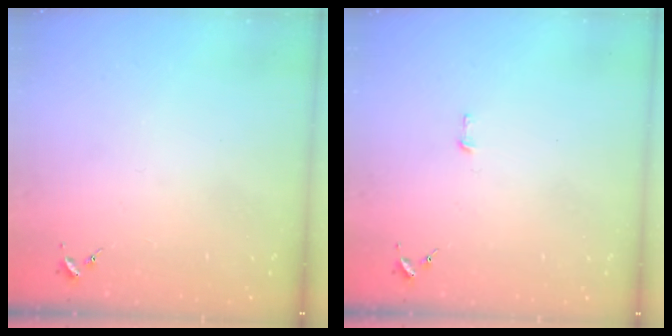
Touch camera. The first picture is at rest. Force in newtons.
{"total": 3.5, "press": 3.5, "slide": 0.3}